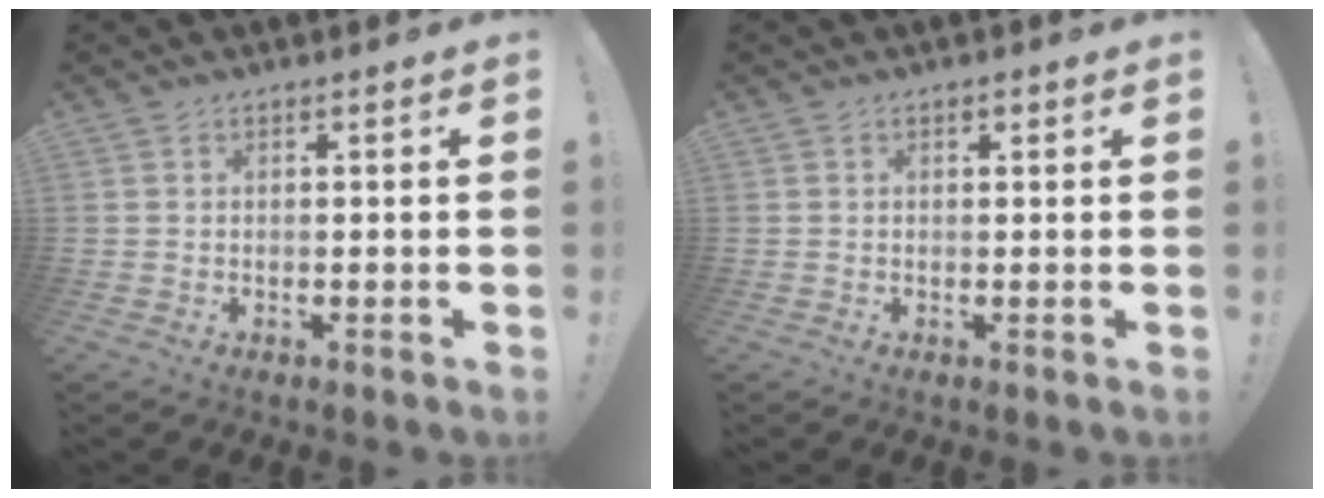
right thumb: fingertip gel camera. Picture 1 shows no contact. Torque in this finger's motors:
{"motor_torque": [0.03, 0.19, 0.51, -0.03, -0.04]}